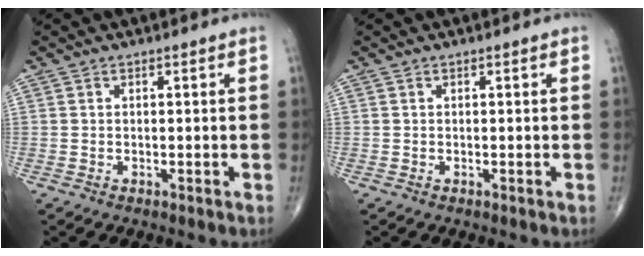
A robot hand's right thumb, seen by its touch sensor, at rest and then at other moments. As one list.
[{"total": 0.0}]